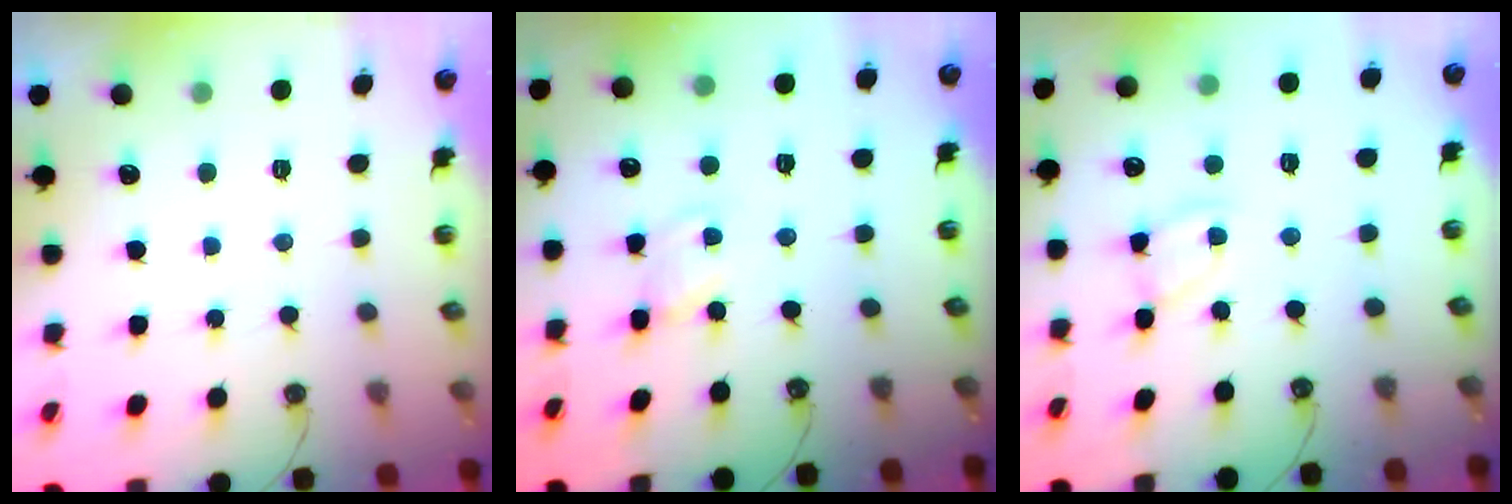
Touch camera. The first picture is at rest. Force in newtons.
{"total": 1.3, "press": 1.3, "slide": 0.2}
{"total": 2.7, "press": 2.7, "slide": 0.4}